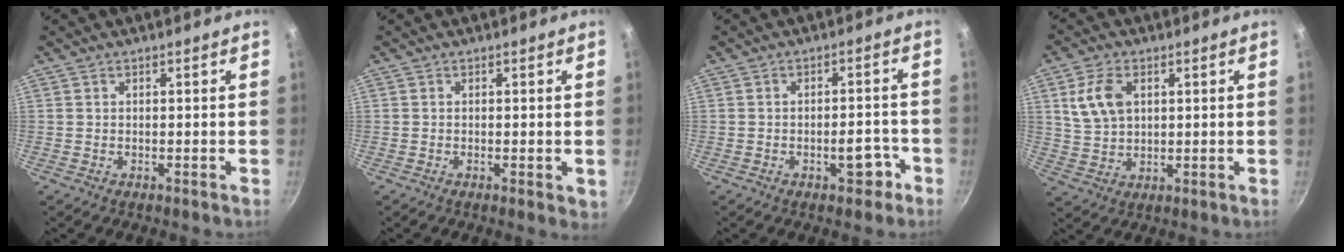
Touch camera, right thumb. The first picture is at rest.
{"total": 2.0, "force": [-0.4, 0.8, 1.9], "torque": [-0.025, -0.006, -0.006]}
{"total": 4.9, "force": [-2.5, 2.5, 3.4], "torque": [-0.019, 0.026, -0.028]}
{"total": 8.2, "force": [2.5, 5.2, 5.7], "torque": [-0.103, -0.005, 0.051]}